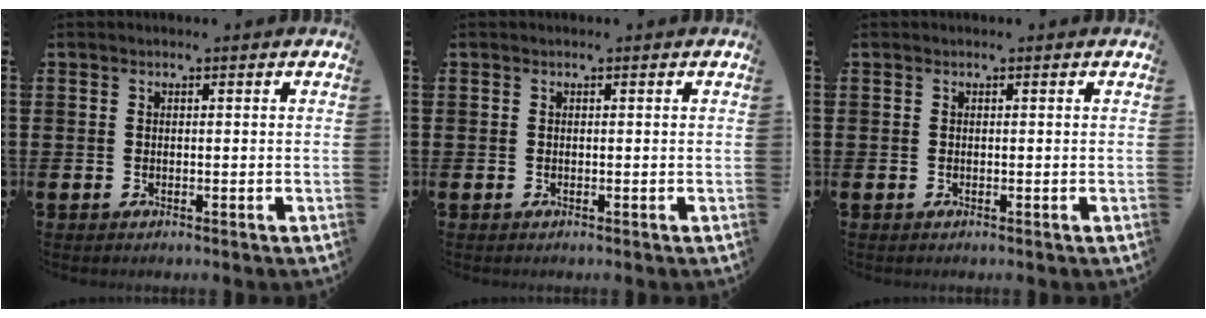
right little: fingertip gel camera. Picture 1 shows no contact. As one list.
[{"total": 0.0}, {"total": 0.0}]